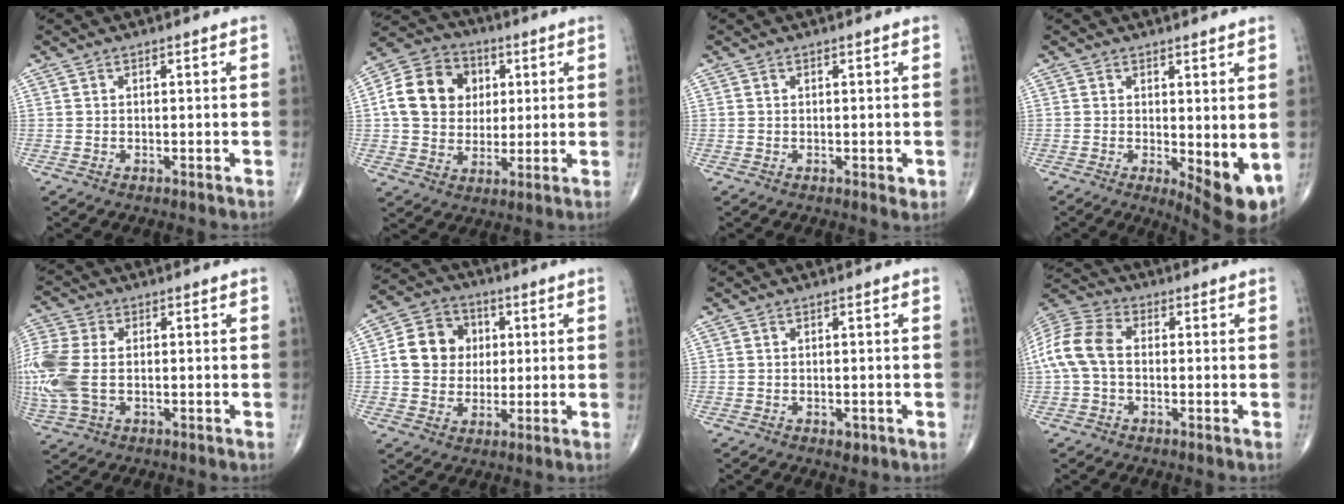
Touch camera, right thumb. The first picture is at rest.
{"total": 14.6, "force": [2.6, 12.2, 7.6], "torque": [-0.111, 0.008, 0.041]}
{"total": 1.3, "force": [-0.1, 0.7, 1.1], "torque": [-0.011, -0.003, -0.002]}
{"total": 8.2, "force": [-0.7, 3.0, 7.6], "torque": [-0.097, -0.020, 0.000]}
{"total": 13.6, "force": [-0.6, 8.5, 10.5], "torque": [-0.292, 0.003, -0.006]}
{"total": 11.3, "force": [1.5, 9.8, 5.3], "torque": [-0.061, 0.009, 0.020]}
{"total": 1.4, "force": [-0.5, 1.0, 0.9], "torque": [-0.007, -0.001, -0.004]}
{"total": 10.9, "force": [-0.2, 7.4, 8.0], "torque": [-0.172, 0.029, -0.012]}